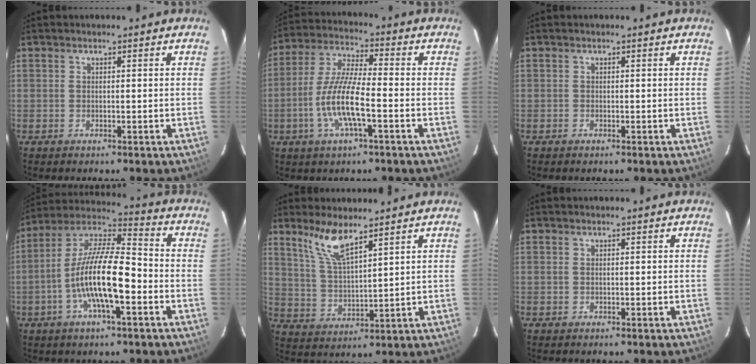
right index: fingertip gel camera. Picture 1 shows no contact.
{"total": 11.3, "force": [-3.7, 2.1, 10.4], "torque": [-0.221, -0.004, -0.073]}
{"total": 0.0}
{"total": 15.2, "force": [-4.6, 3.9, 13.9], "torque": [-0.264, -0.002, -0.092]}
{"total": 7.9, "force": [5.8, 1.5, 5.1], "torque": [-0.104, 0.000, 0.125]}
{"total": 0.0}